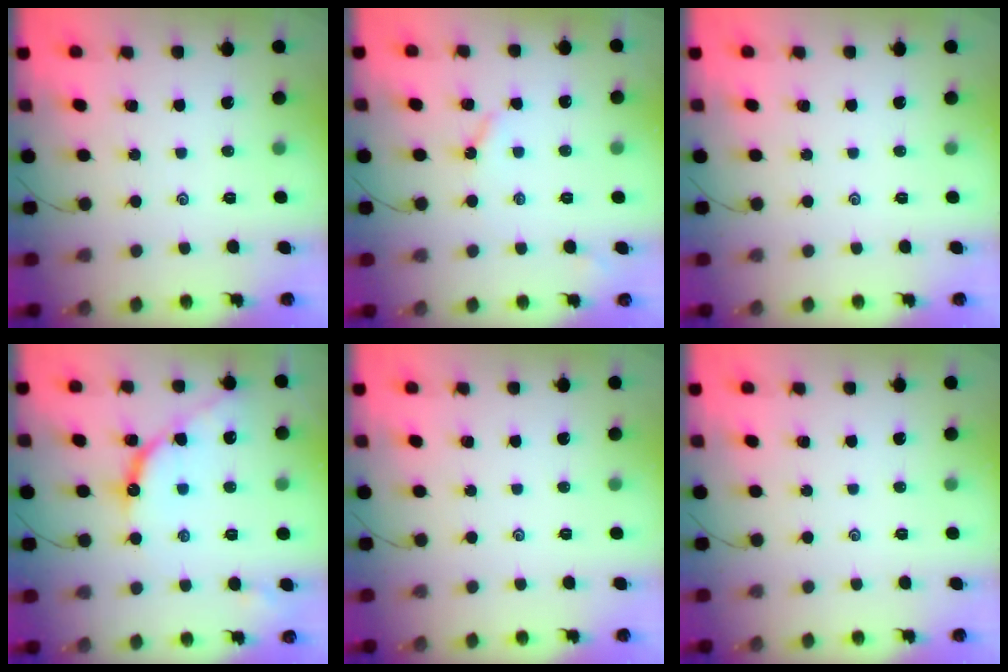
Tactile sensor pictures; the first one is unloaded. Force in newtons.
{"total": 3.0, "press": 2.9, "slide": 0.6}
{"total": 0.0}
{"total": 10.2, "press": 10.2, "slide": 1.0}
{"total": 0.0}
{"total": 0.0}